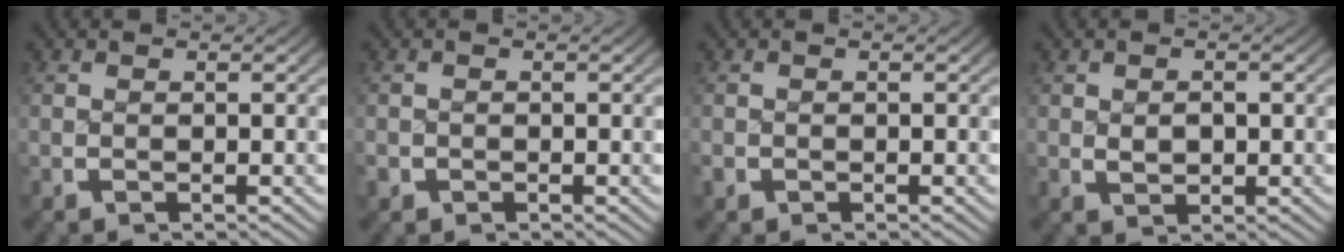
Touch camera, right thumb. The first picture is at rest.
{"total": 1.1, "force": [-0.7, 0.9, 0.1], "torque": [-0.009, -0.006, -0.011]}
{"total": 0.8, "force": [-0.4, 0.6, 0.1], "torque": [-0.008, -0.005, -0.007]}
{"total": 1.7, "force": [0.2, 1.2, 1.2], "torque": [-0.026, -0.009, 0.012]}